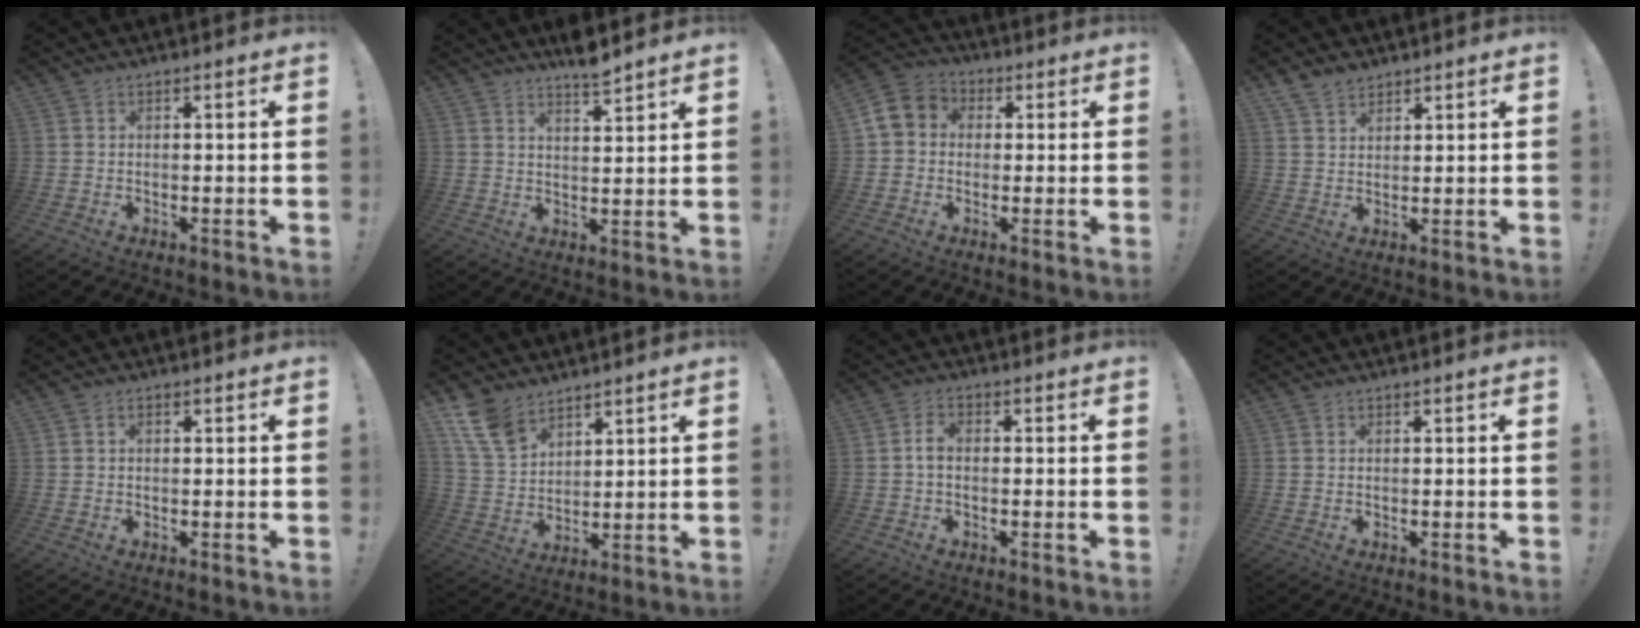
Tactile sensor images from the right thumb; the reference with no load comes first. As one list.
[{"total": 5.5, "force": [4.9, 0.5, 2.5], "torque": [-0.029, -0.037, 0.083]}, {"total": 7.0, "force": [-0.2, 6.3, 3.0], "torque": [-0.048, 0.018, 0.002]}, {"total": 4.5, "force": [3.7, 2.3, 1.3], "torque": [-0.028, -0.020, 0.071]}, {"total": 0.8, "force": [0.0, 0.6, 0.4], "torque": [-0.011, 0.005, 0.000]}, {"total": 11.6, "force": [8.2, 6.5, 5.0], "torque": [-0.106, -0.037, 0.164]}, {"total": 3.2, "force": [-0.3, 1.9, 2.6], "torque": [-0.050, 0.008, -0.004]}, {"total": 0.0}]